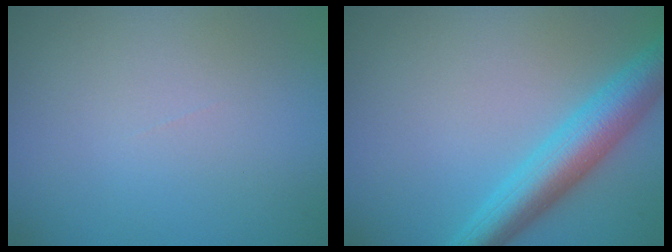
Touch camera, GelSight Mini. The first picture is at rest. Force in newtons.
{"total": 5.6, "press": 5.6, "slide": 0.2}